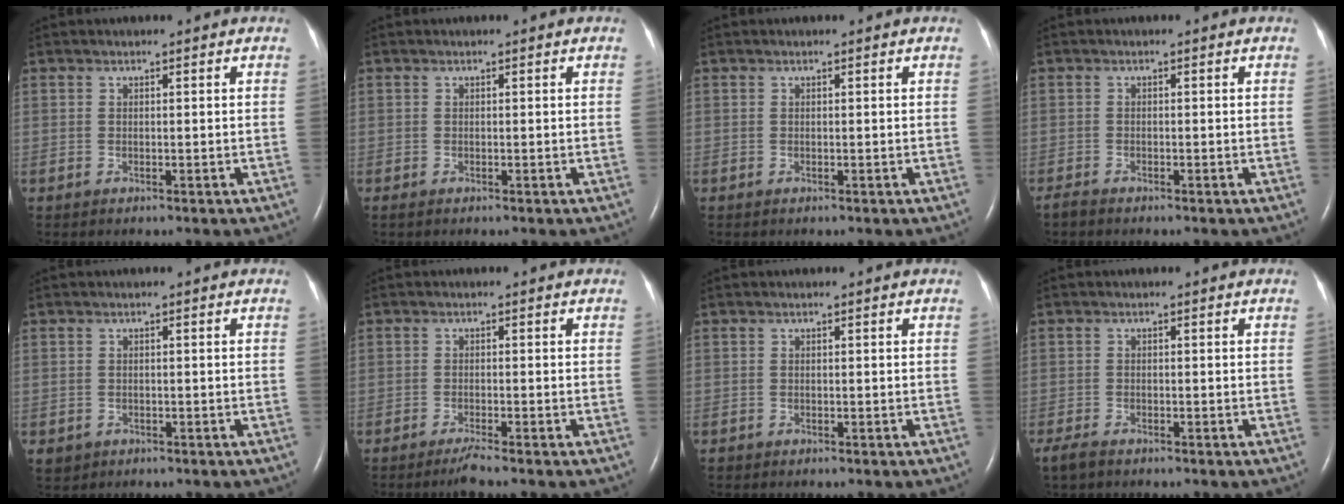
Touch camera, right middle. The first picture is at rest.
{"total": 0.0}
{"total": 0.0}
{"total": 1.1, "force": [-1.0, 0.2, 0.3], "torque": [-0.014, -0.003, -0.019]}
{"total": 1.8, "force": [-0.8, 1.5, 0.3], "torque": [-0.006, 0.003, -0.008]}
{"total": 2.0, "force": [-1.7, -0.5, 1.0], "torque": [-0.029, -0.005, -0.034]}
{"total": 0.0}
{"total": 2.9, "force": [-2.3, 1.0, 1.5], "torque": [-0.035, -0.008, -0.038]}